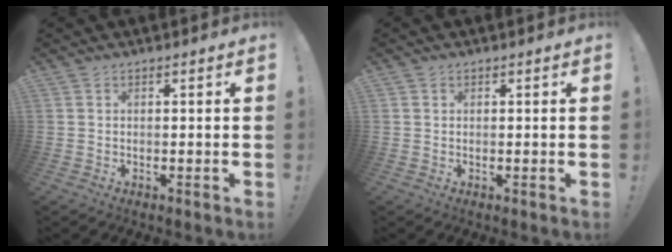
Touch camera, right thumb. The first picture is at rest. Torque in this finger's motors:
{"motor_torque": [-0.02, -0.09, -0.10, -0.16, 0.07]}